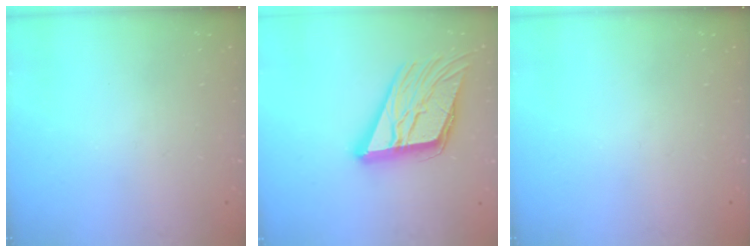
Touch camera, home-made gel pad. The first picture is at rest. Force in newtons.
{"total": 19.2, "press": 19.0, "slide": 2.8}
{"total": 0.0}